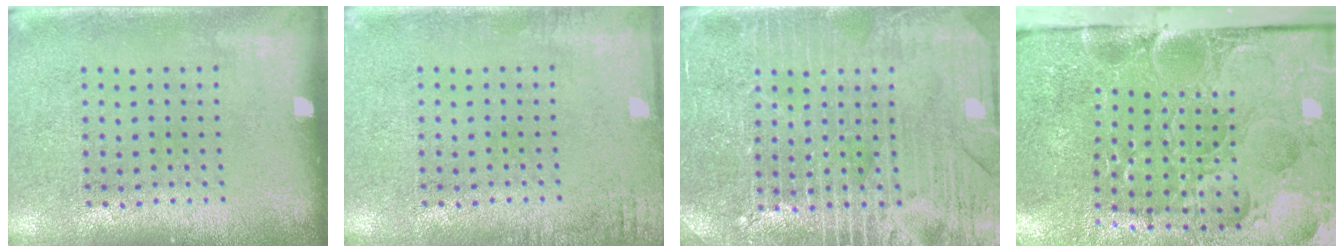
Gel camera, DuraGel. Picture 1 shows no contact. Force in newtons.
{"total": 1.5, "press": 1.5, "slide": 0.3}
{"total": 4.3, "press": 4.2, "slide": 1.0}
{"total": 5.3, "press": 4.0, "slide": 3.4}